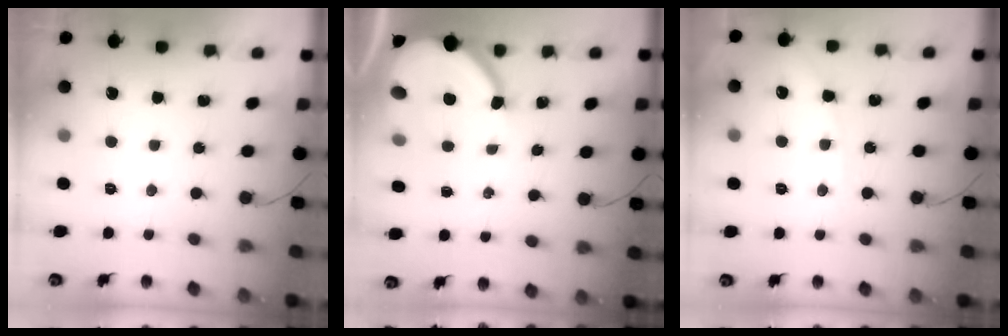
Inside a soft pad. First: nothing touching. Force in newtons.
{"total": 8.3, "press": 8.2, "slide": 0.9}
{"total": 5.4, "press": 5.3, "slide": 0.9}